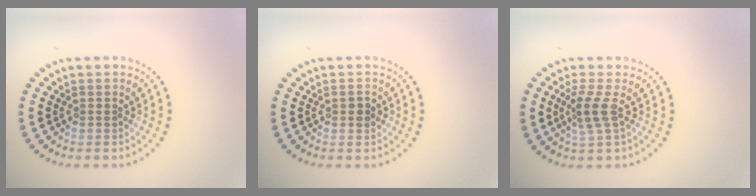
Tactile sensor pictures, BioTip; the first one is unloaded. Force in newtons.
{"total": 1.0, "press": 1.0, "slide": 0.1}
{"total": 2.3, "press": 1.9, "slide": 1.3}